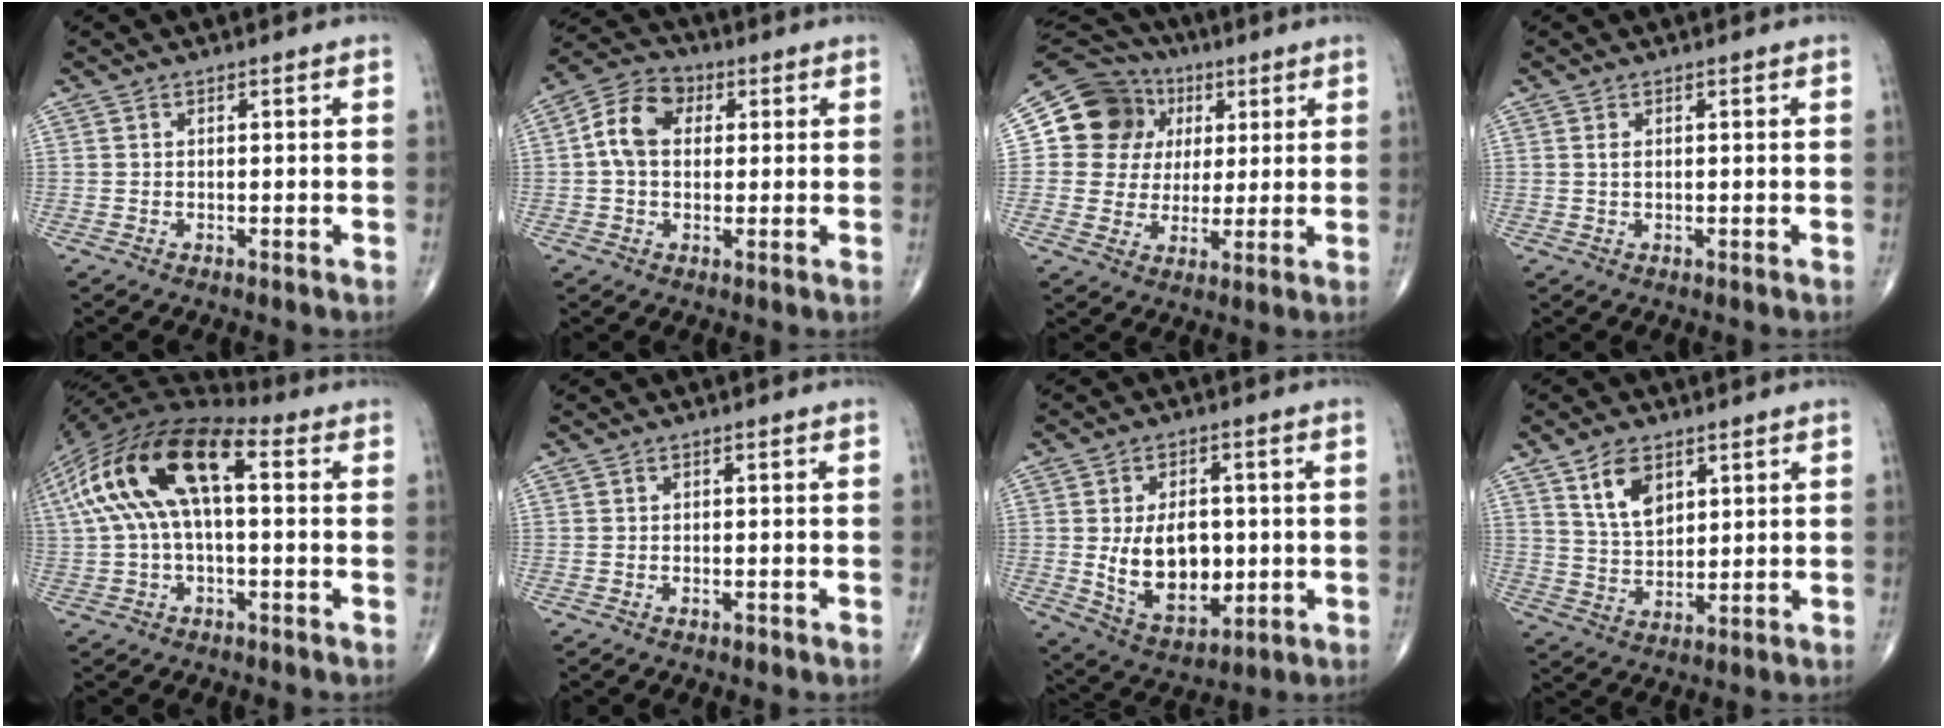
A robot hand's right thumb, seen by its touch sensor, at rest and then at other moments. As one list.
[{"total": 8.7, "force": [1.2, 6.3, 5.9], "torque": [-0.100, 0.019, 0.013]}, {"total": 14.4, "force": [4.0, 12.9, 4.9], "torque": [-0.051, 0.016, 0.068]}, {"total": 1.1, "force": [0.3, 0.5, 0.9], "torque": [-0.022, 0.002, 0.009]}, {"total": 19.1, "force": [3.2, 8.8, 16.7], "torque": [-0.333, 0.049, 0.043]}, {"total": 0.7, "force": [-0.5, 0.3, 0.5], "torque": [-0.008, 0.003, -0.008]}, {"total": 12.8, "force": [-0.6, 8.2, 9.8], "torque": [-0.131, -0.013, 0.009]}, {"total": 7.9, "force": [4.2, 4.5, 4.9], "torque": [-0.073, -0.026, 0.083]}]